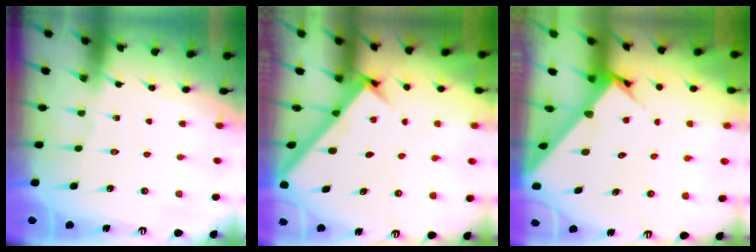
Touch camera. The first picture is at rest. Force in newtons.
{"total": 2.4, "press": 2.4, "slide": 0.3}
{"total": 2.7, "press": 2.7, "slide": 0.2}